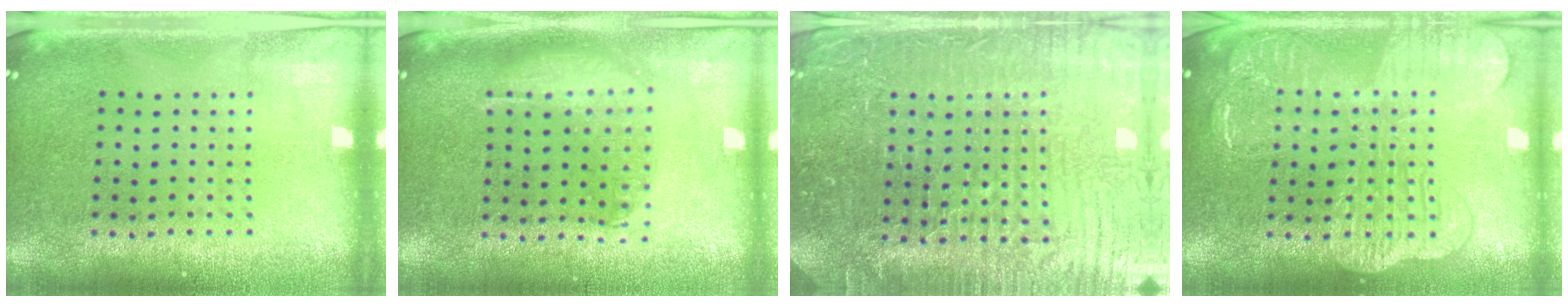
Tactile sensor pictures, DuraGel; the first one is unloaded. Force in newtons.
{"total": 1.4, "press": 1.3, "slide": 0.5}
{"total": 5.4, "press": 5.1, "slide": 1.9}
{"total": 4.0, "press": 4.0, "slide": 0.5}